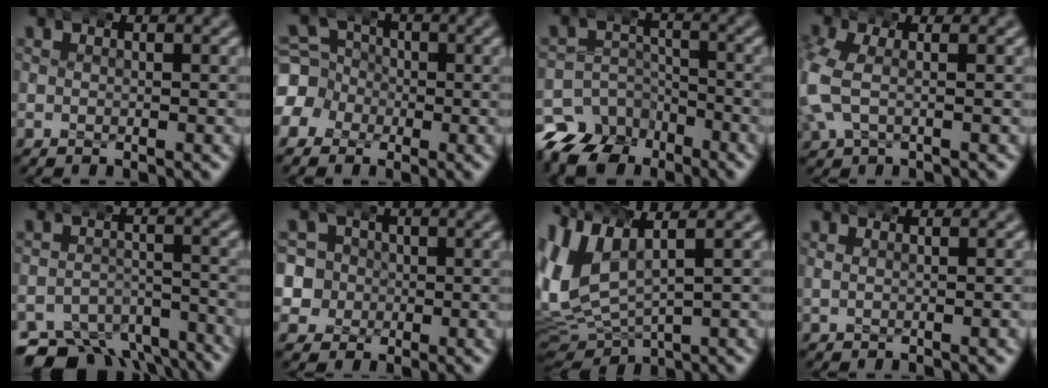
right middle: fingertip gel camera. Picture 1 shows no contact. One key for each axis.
{"total": 7.8, "fx": -1.4, "fy": 7.5, "fz": 1.6, "tx": -0.051, "ty": -0.021, "tz": -0.030}
{"total": 9.9, "fx": -6.7, "fy": 6.8, "fz": 2.7, "tx": -0.029, "ty": -0.032, "tz": -0.107}
{"total": 3.7, "fx": -0.1, "fy": 3.1, "fz": 2.1, "tx": -0.080, "ty": -0.001, "tz": -0.001}
{"total": 8.7, "fx": -6.8, "fy": 4.4, "fz": 3.1, "tx": -0.036, "ty": -0.033, "tz": -0.106}
{"total": 8.7, "fx": -1.4, "fy": 8.4, "fz": 1.8, "tx": -0.072, "ty": -0.037, "tz": -0.021}
{"total": 8.1, "fx": 1.3, "fy": 6.6, "fz": 4.5, "tx": -0.111, "ty": -0.004, "tz": 0.025}
{"total": 0.6, "fx": 0.4, "fy": -0.4, "fz": 0.0, "tx": 0.002, "ty": 0.006, "tz": 0.006}